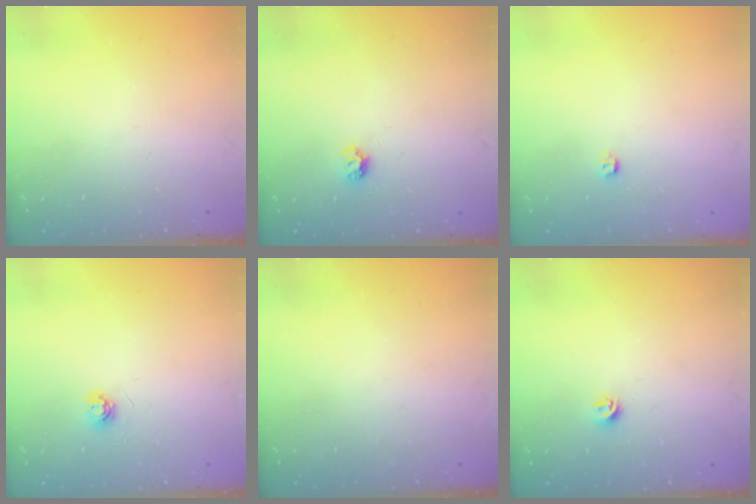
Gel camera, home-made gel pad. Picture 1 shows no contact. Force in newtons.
{"total": 5.5, "press": 5.4, "slide": 0.6}
{"total": 3.2, "press": 3.2, "slide": 0.6}
{"total": 4.5, "press": 4.5, "slide": 0.5}
{"total": 0.0}
{"total": 4.2, "press": 4.1, "slide": 0.7}